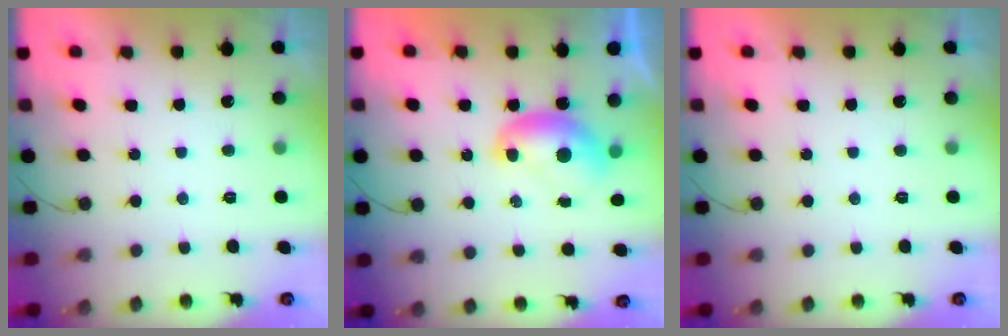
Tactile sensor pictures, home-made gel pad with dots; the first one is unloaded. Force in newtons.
{"total": 7.8, "press": 7.8, "slide": 0.2}
{"total": 0.0}